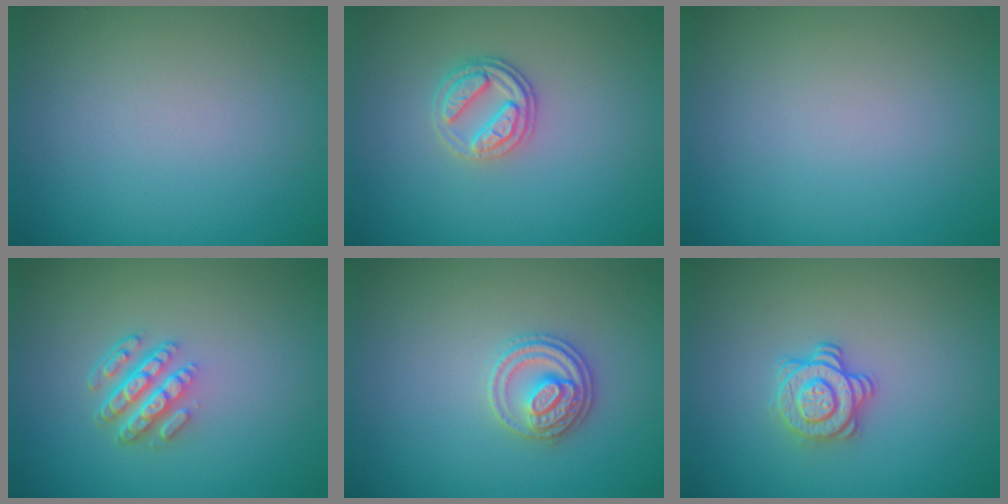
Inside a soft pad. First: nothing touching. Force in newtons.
{"total": 2.7, "press": 2.5, "slide": 0.9}
{"total": 0.0}
{"total": 4.3, "press": 3.1, "slide": 3.0}
{"total": 2.8, "press": 2.7, "slide": 0.5}
{"total": 2.9, "press": 2.5, "slide": 1.4}